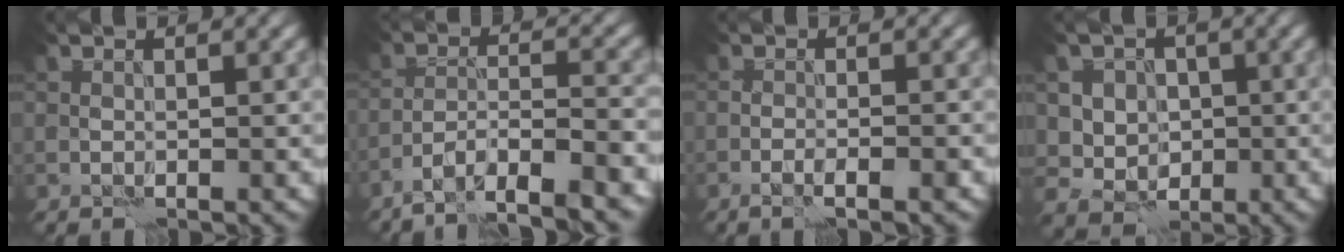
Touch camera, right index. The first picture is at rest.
{"total": 7.1, "force": [-5.7, 0.9, 4.1], "torque": [-0.060, 0.009, -0.101]}
{"total": 1.9, "force": [-1.4, -0.2, 1.3], "torque": [-0.023, 0.009, -0.026]}
{"total": 4.1, "force": [0.2, 3.7, 1.6], "torque": [-0.014, 0.002, -0.014]}